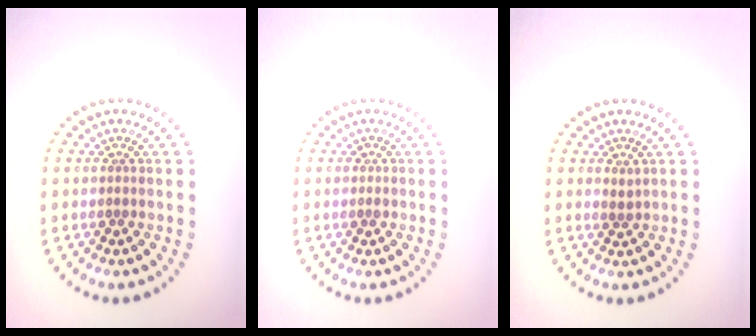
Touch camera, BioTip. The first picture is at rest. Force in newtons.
{"total": 0.7, "press": 0.7, "slide": 0.1}
{"total": 0.6, "press": 0.6, "slide": 0.1}